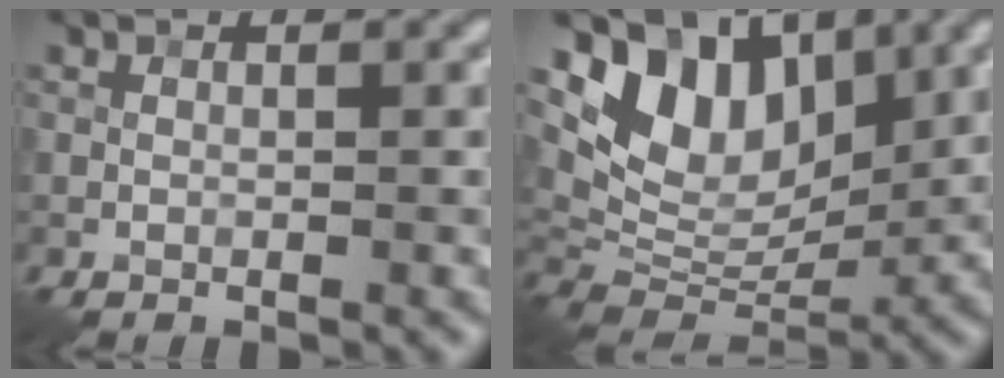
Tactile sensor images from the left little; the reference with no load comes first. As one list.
[{"total": 8.4, "force": [4.0, 5.5, 4.8], "torque": [-0.079, -0.010, 0.072]}]